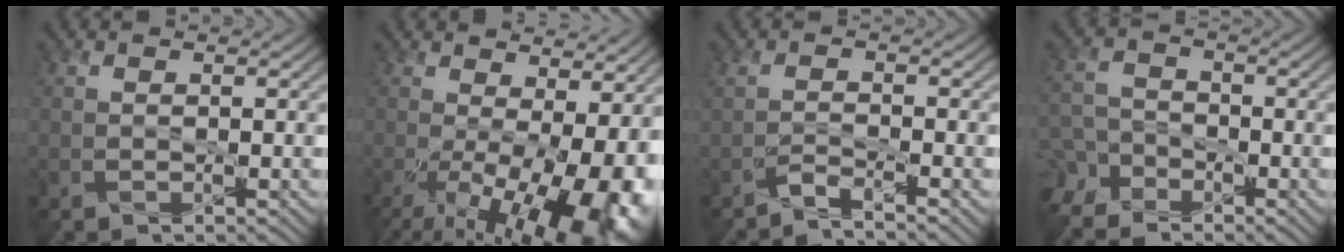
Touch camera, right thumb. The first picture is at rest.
{"total": 17.0, "force": [-3.8, 7.4, 14.9], "torque": [-0.206, -0.041, -0.022]}
{"total": 1.8, "force": [-1.7, 0.0, 0.8], "torque": [-0.012, 0.004, -0.043]}
{"total": 5.5, "force": [-4.2, 3.1, 1.7], "torque": [-0.045, -0.010, -0.093]}